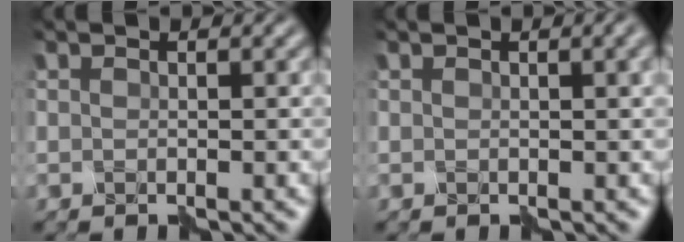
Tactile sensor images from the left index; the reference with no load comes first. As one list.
[{"total": 2.5, "force": [0.8, 1.0, 2.1], "torque": [-0.015, 0.010, 0.002]}]